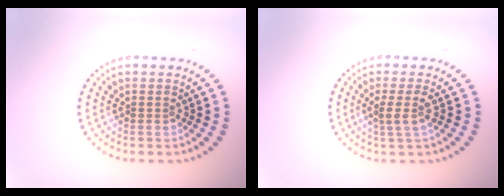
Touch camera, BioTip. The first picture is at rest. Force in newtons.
{"total": 1.8, "press": 1.4, "slide": 1.1}